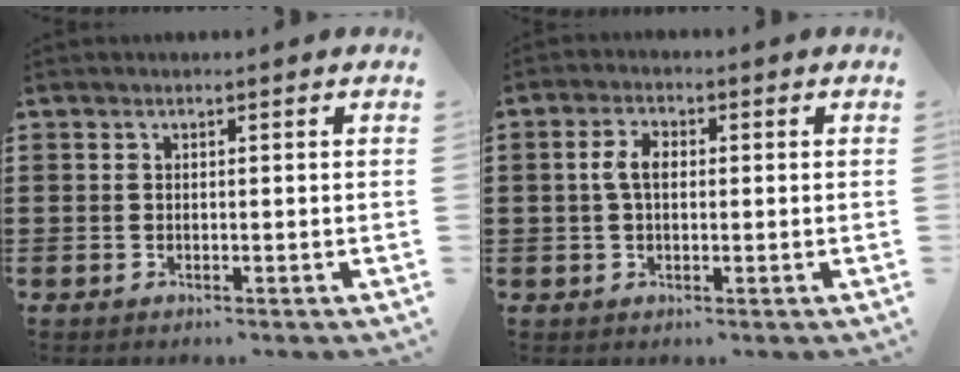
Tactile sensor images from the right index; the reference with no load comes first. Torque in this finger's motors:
{"motor_torque": [0.42, -0.34, 0.22, 0.09]}